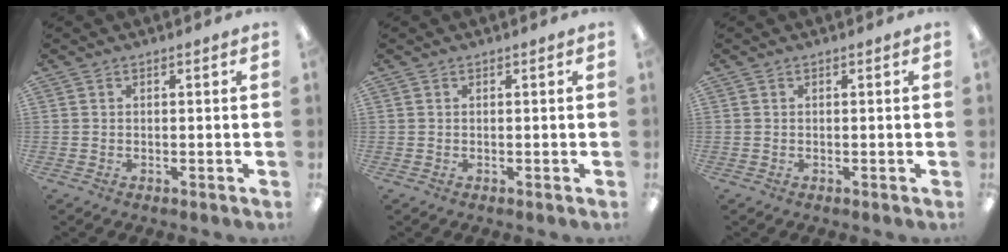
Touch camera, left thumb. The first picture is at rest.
{"total": 0.0}
{"total": 0.0}